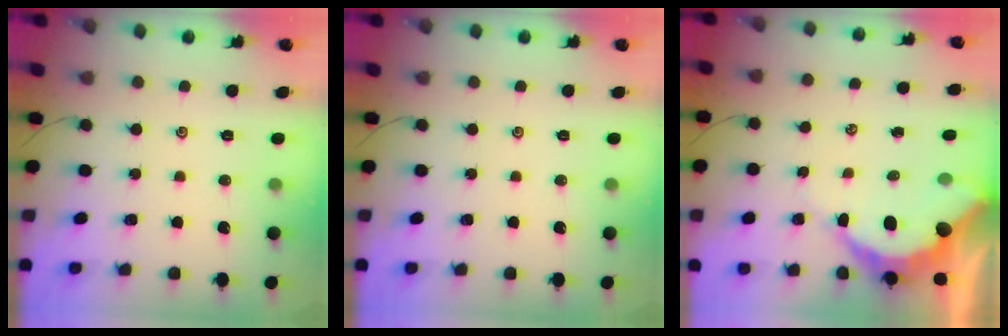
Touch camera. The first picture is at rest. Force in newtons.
{"total": 0.0}
{"total": 9.5, "press": 9.4, "slide": 1.0}